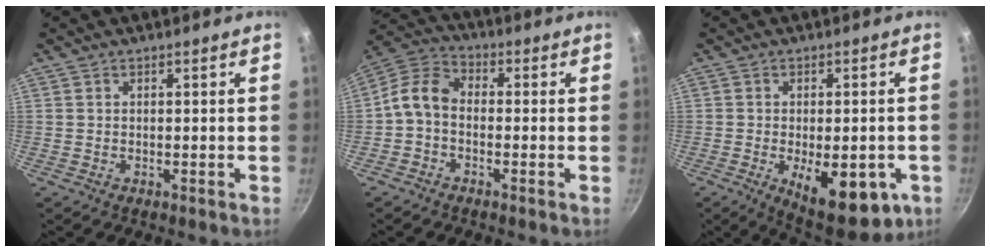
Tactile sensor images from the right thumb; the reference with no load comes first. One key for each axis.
{"total": 6.9, "fx": -1.7, "fy": 4.8, "fz": 4.6, "tx": -0.094, "ty": 0.038, "tz": -0.052}
{"total": 14.8, "fx": -4.8, "fy": 6.6, "fz": 12.3, "tx": -0.132, "ty": -0.003, "tz": -0.052}